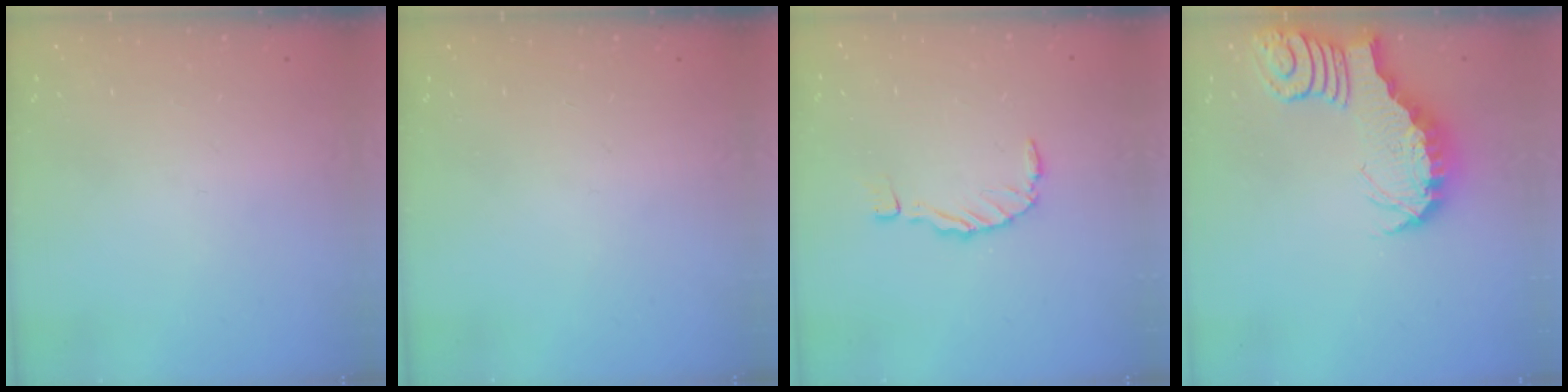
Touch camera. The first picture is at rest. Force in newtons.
{"total": 0.0}
{"total": 0.0}
{"total": 3.4, "press": 3.4, "slide": 0.4}